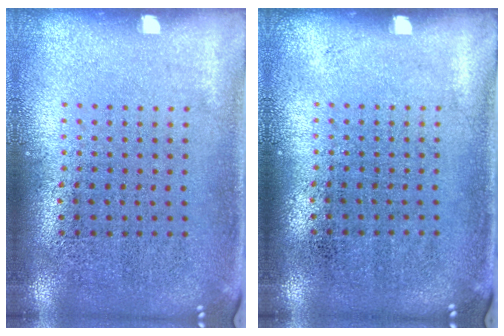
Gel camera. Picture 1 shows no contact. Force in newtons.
{"total": 0.0}